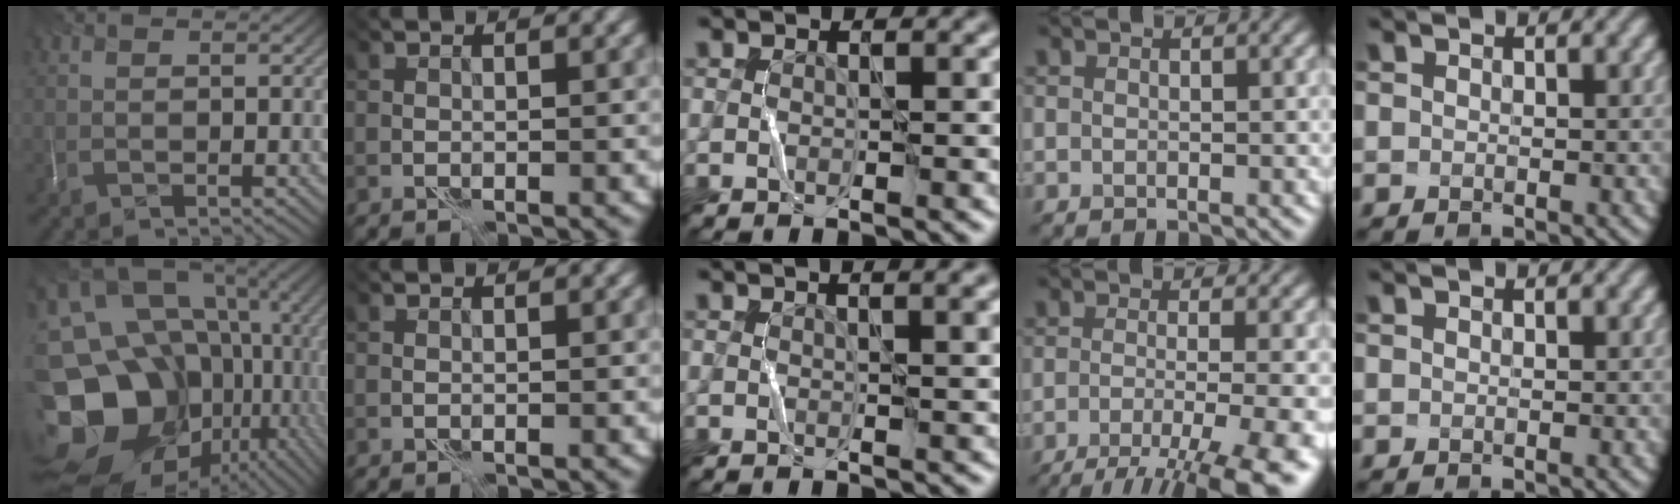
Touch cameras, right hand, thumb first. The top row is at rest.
{"thumb": {"total": 21.5, "force": [-5.1, 17.9, 10.7], "torque": [-0.247, -0.046, -0.073]}, "middle": {"total": 3.1, "force": [0.8, 1.2, 2.8], "torque": [-0.016, 0.016, 0.001]}, "ring": {"total": 8.2, "force": [-5.7, 1.0, 5.7], "torque": [-0.121, -0.006, -0.065]}}